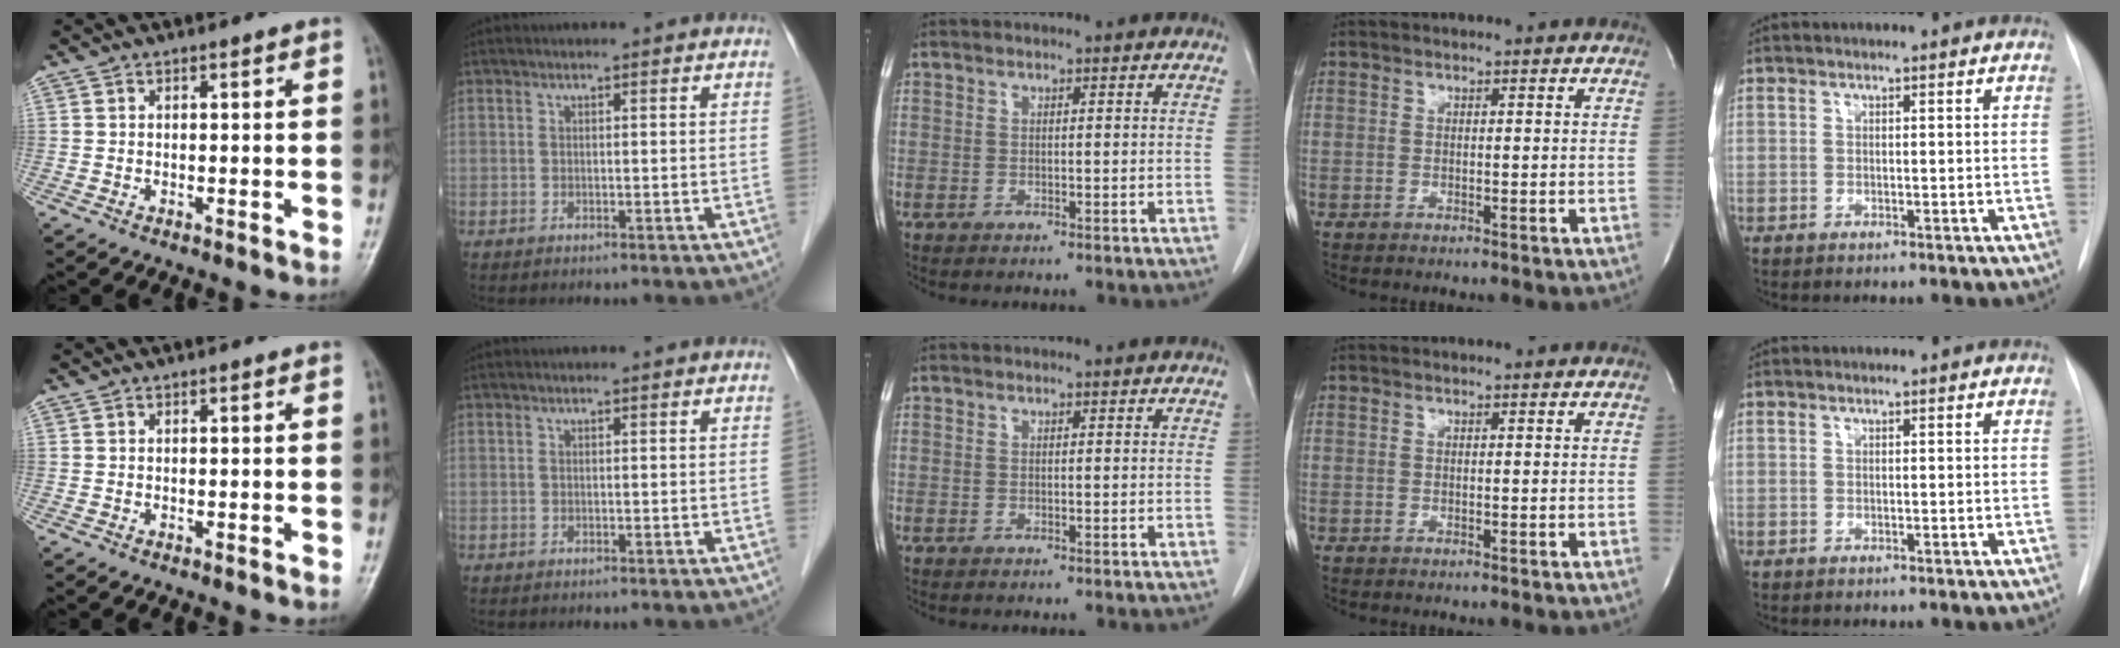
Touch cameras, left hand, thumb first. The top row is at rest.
{}